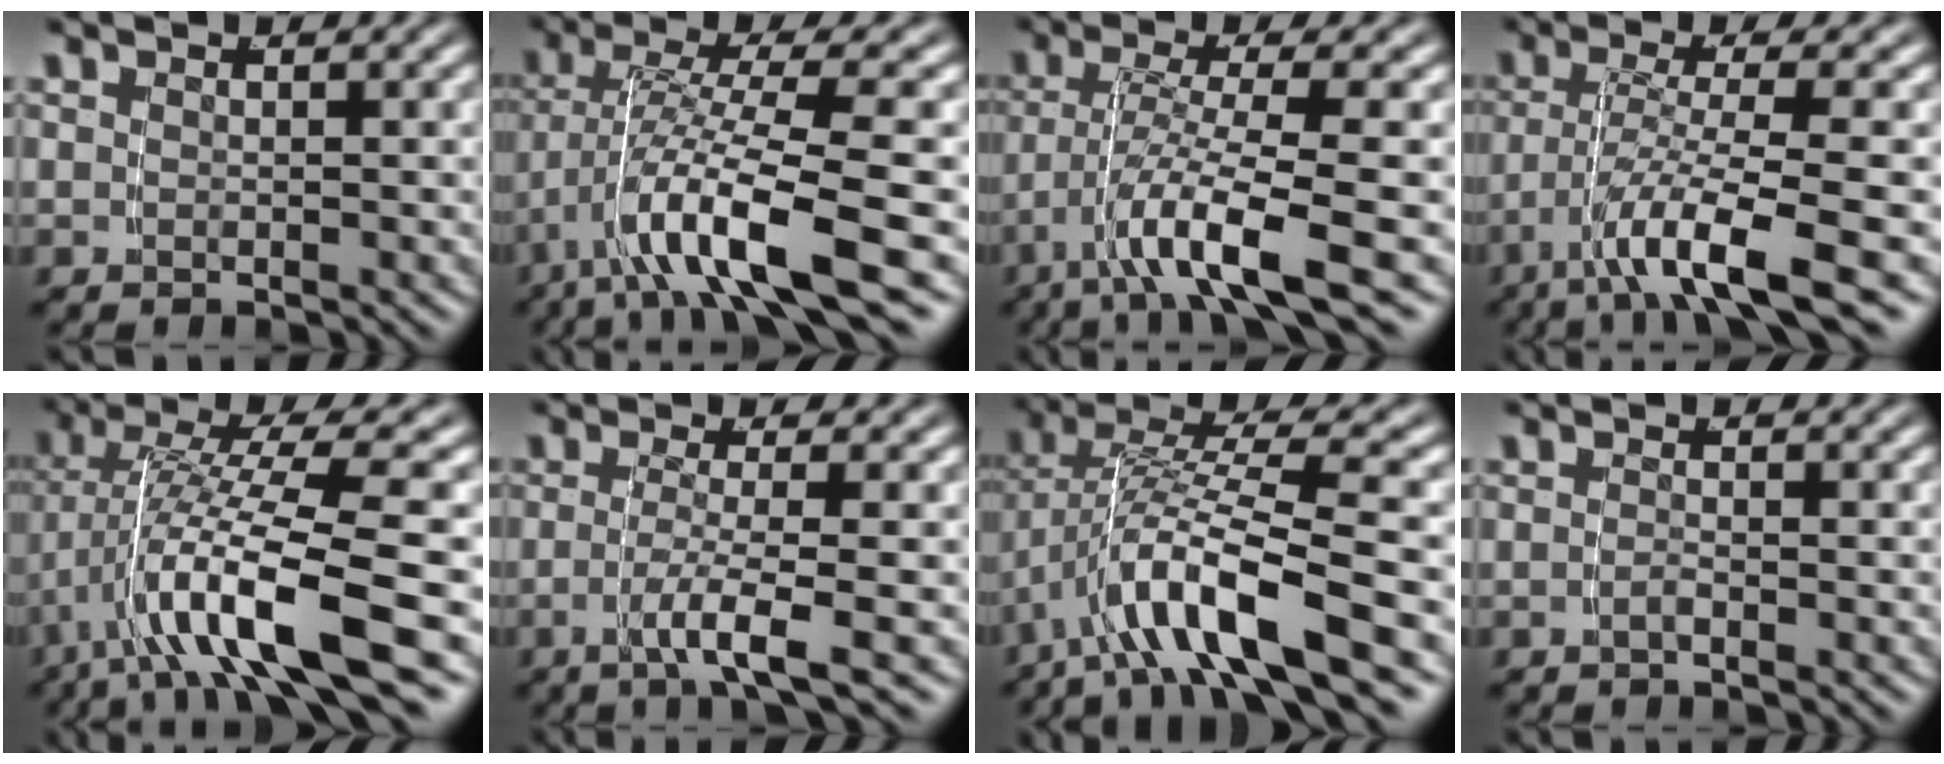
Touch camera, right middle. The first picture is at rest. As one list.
[{"total": 7.2, "force": [-2.7, 1.5, 6.5], "torque": [-0.125, -0.014, -0.035]}, {"total": 6.0, "force": [-3.1, 0.5, 5.1], "torque": [-0.104, -0.020, -0.039]}, {"total": 6.7, "force": [-3.9, 0.6, 5.4], "torque": [-0.100, -0.020, -0.051]}, {"total": 8.6, "force": [-2.1, 2.1, 8.1], "torque": [-0.149, -0.004, -0.027]}, {"total": 3.9, "force": [-1.7, -0.5, 3.5], "torque": [-0.069, -0.018, -0.020]}, {"total": 7.1, "force": [-1.4, 2.6, 6.4], "torque": [-0.139, -0.008, -0.016]}, {"total": 1.0, "force": [-0.9, -0.2, 0.3], "torque": [-0.009, -0.001, -0.017]}]